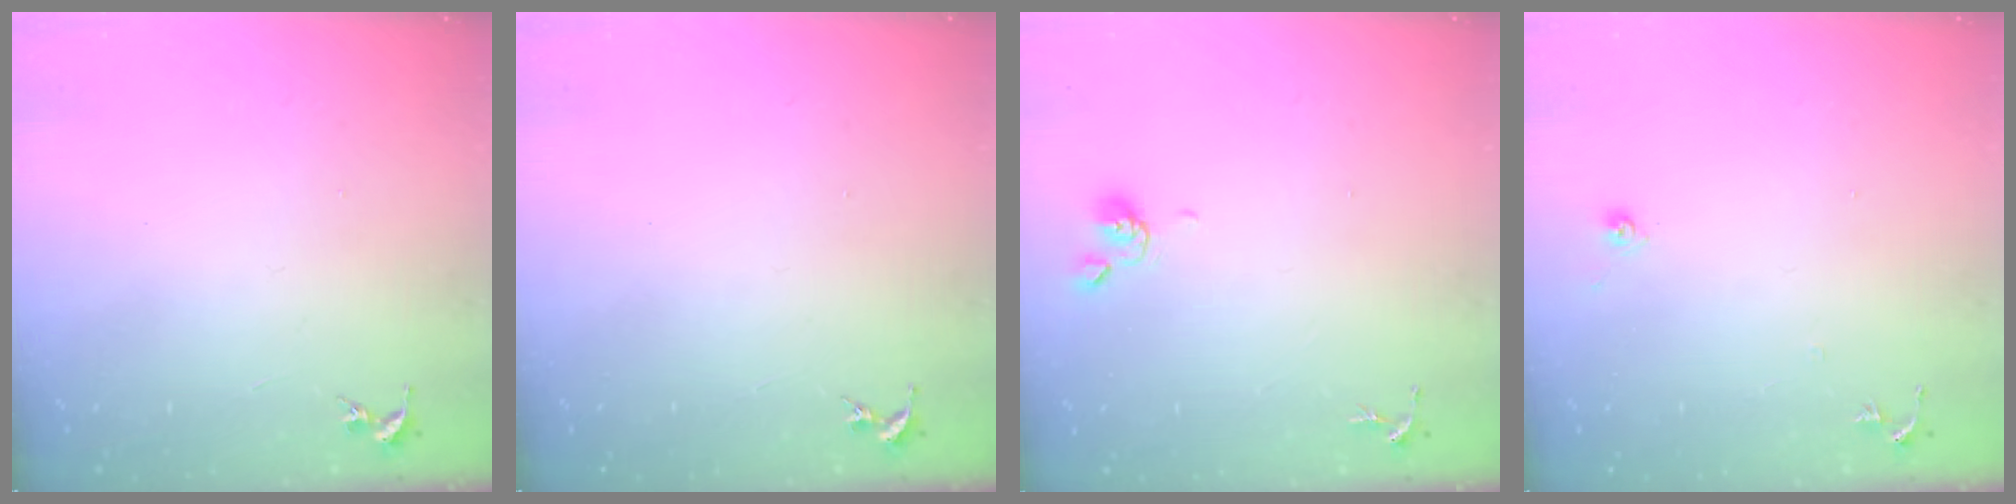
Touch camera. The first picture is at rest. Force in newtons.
{"total": 0.0}
{"total": 4.7, "press": 4.7, "slide": 0.7}
{"total": 6.2, "press": 6.1, "slide": 0.5}